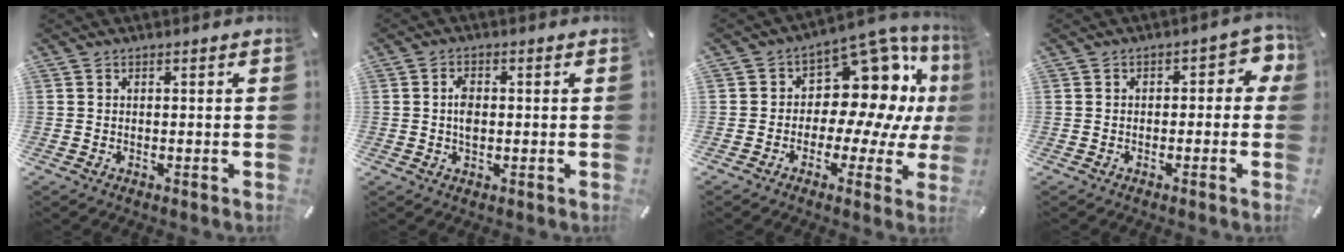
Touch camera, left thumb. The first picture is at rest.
{"total": 3.5, "force": [0.0, 2.1, 2.8], "torque": [-0.048, 0.001, -0.002]}
{"total": 14.5, "force": [5.1, 9.4, 9.7], "torque": [-0.150, -0.062, 0.084]}
{"total": 4.7, "force": [-0.5, 3.0, 3.6], "torque": [-0.044, 0.009, -0.017]}